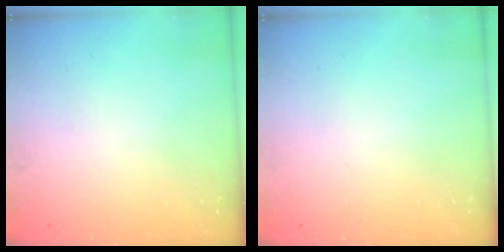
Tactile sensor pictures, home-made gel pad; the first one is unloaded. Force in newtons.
{"total": 0.0}